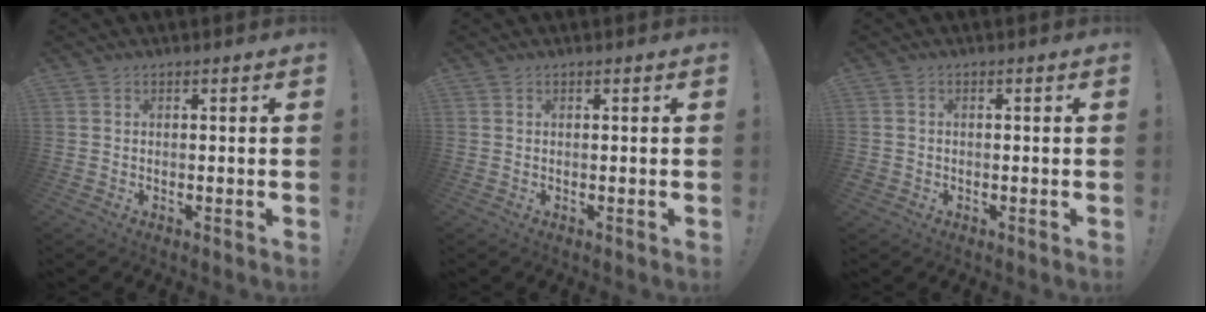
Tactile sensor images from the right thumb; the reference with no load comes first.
{"total": 0.0}
{"total": 1.3, "force": [-0.6, 1.2, 0.3], "torque": [-0.004, 0.003, -0.012]}